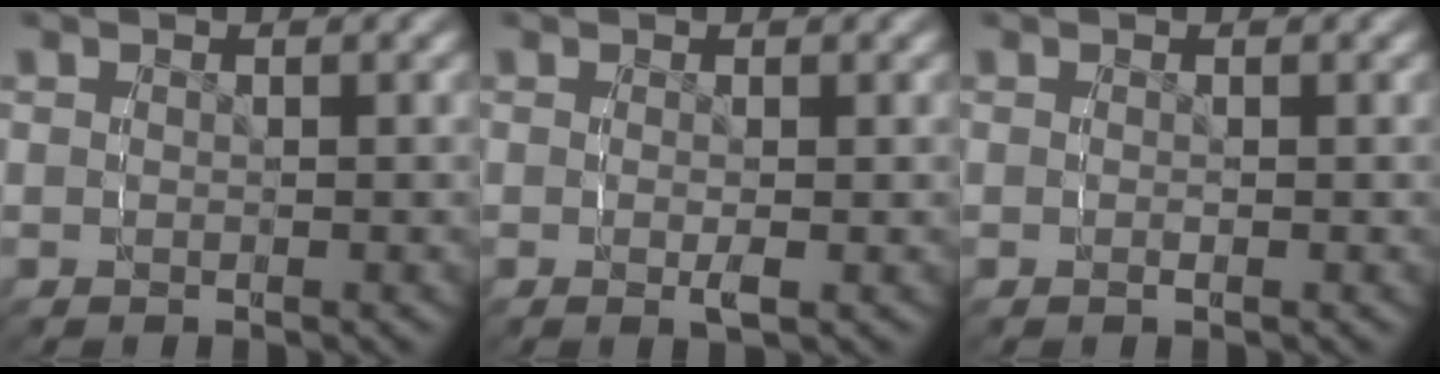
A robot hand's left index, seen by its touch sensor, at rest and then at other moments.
{"total": 0.8, "force": [-0.2, -0.2, 0.7], "torque": [-0.019, -0.003, -0.003]}
{"total": 0.0}